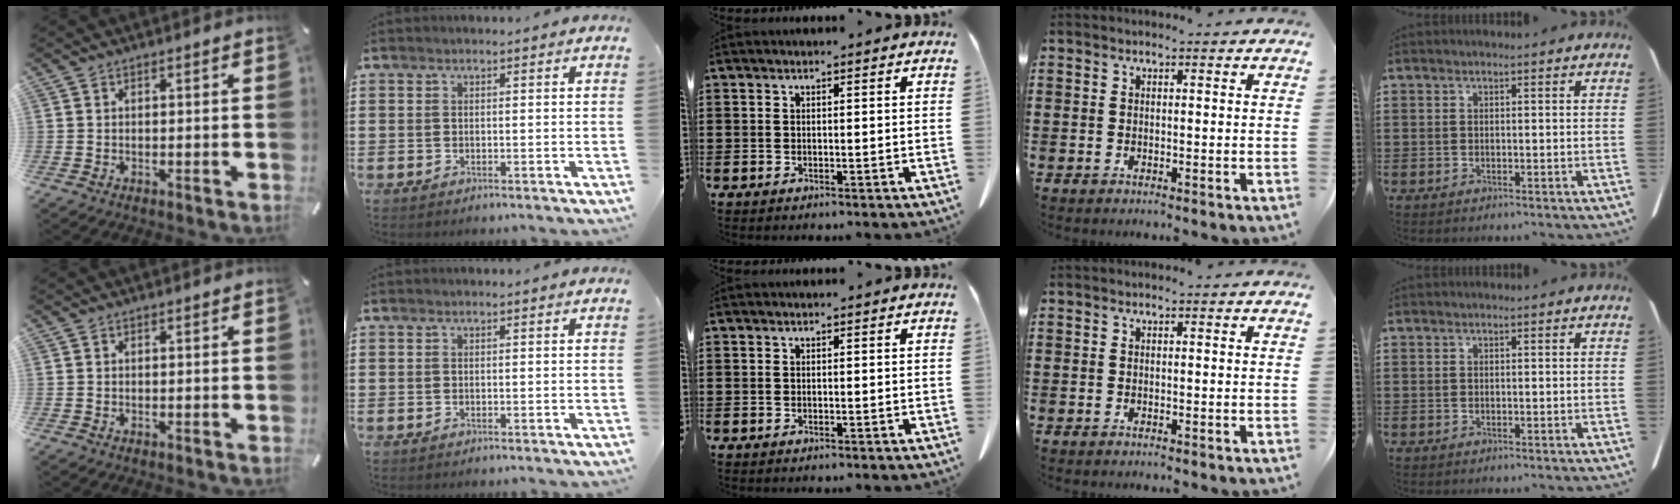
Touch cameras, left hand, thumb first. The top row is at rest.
{}